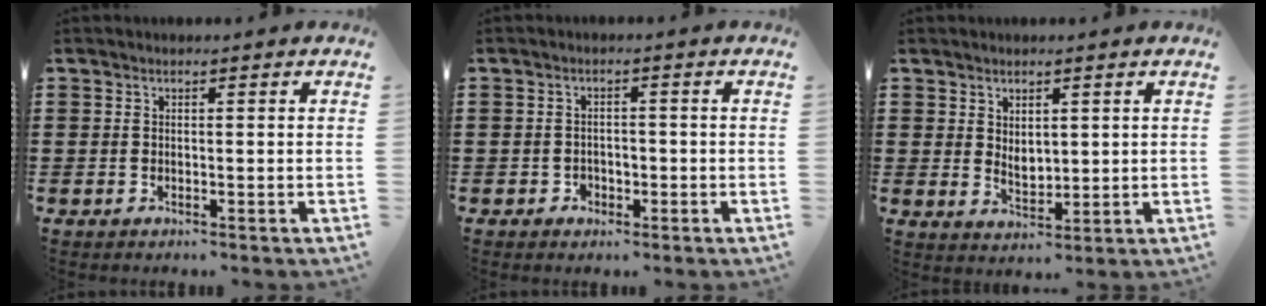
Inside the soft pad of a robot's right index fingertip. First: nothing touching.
{"total": 1.5, "force": [-0.7, 1.3, 0.5], "torque": [-0.012, 0.000, -0.017]}
{"total": 2.6, "force": [1.4, 1.6, 1.6], "torque": [-0.026, 0.001, 0.025]}